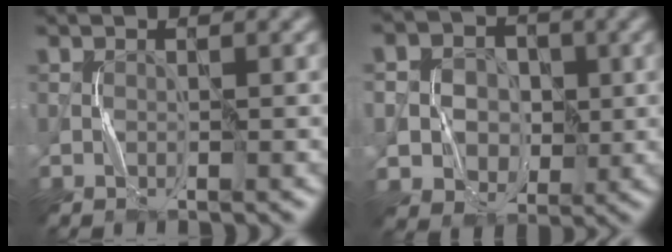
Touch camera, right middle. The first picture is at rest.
{"total": 7.7, "force": [0.0, 6.9, 3.4], "torque": [-0.060, 0.026, -0.025]}